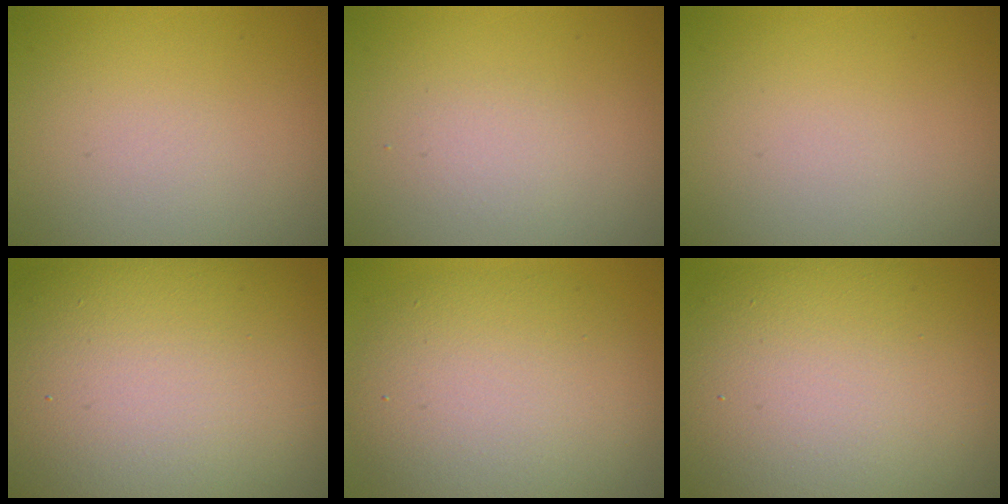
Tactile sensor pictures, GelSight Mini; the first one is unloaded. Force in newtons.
{"total": 1.1, "press": 1.1, "slide": 0.1}
{"total": 0.0}
{"total": 18.5, "press": 18.5, "slide": 0.5}
{"total": 8.5, "press": 8.5, "slide": 0.3}
{"total": 14.7, "press": 14.7, "slide": 0.6}